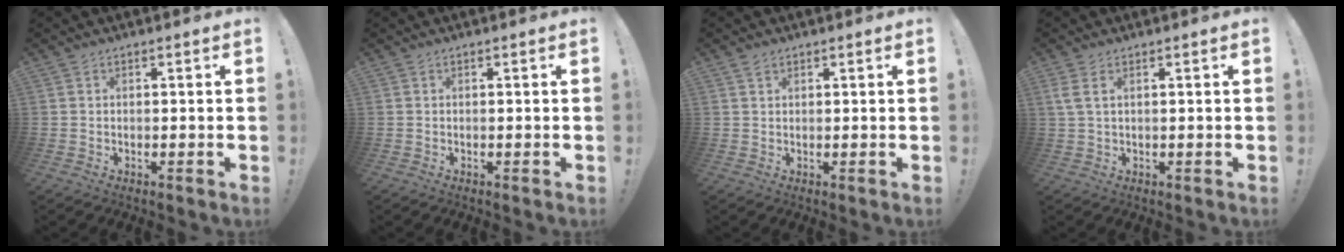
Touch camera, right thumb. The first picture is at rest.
{"total": 0.0}
{"total": 1.5, "force": [1.2, 0.7, 0.7], "torque": [-0.008, -0.004, 0.021]}
{"total": 3.1, "force": [1.3, 0.9, 2.6], "torque": [-0.057, 0.002, 0.026]}